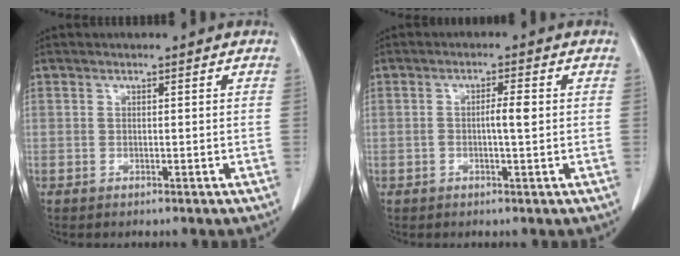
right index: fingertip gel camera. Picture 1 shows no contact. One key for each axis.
{"total": 2.7, "fx": -0.1, "fy": 0.2, "fz": 2.7, "tx": -0.049, "ty": 0.002, "tz": -0.002}